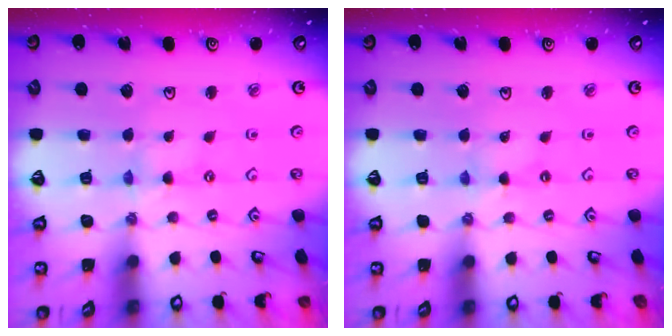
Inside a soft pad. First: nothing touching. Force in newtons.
{"total": 0.7, "press": 0.7, "slide": 0.1}